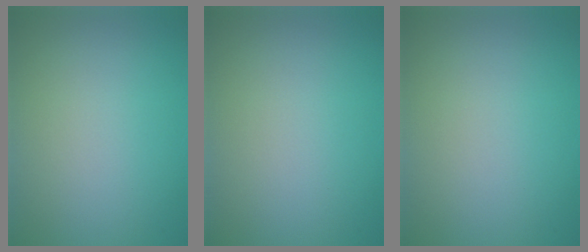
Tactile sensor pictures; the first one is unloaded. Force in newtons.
{"total": 0.0}
{"total": 0.0}